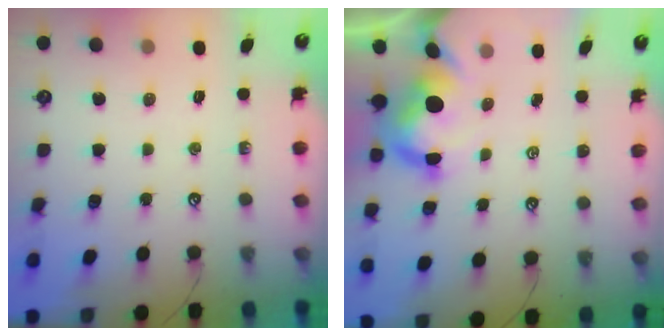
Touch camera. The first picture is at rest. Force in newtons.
{"total": 7.6, "press": 7.5, "slide": 1.1}